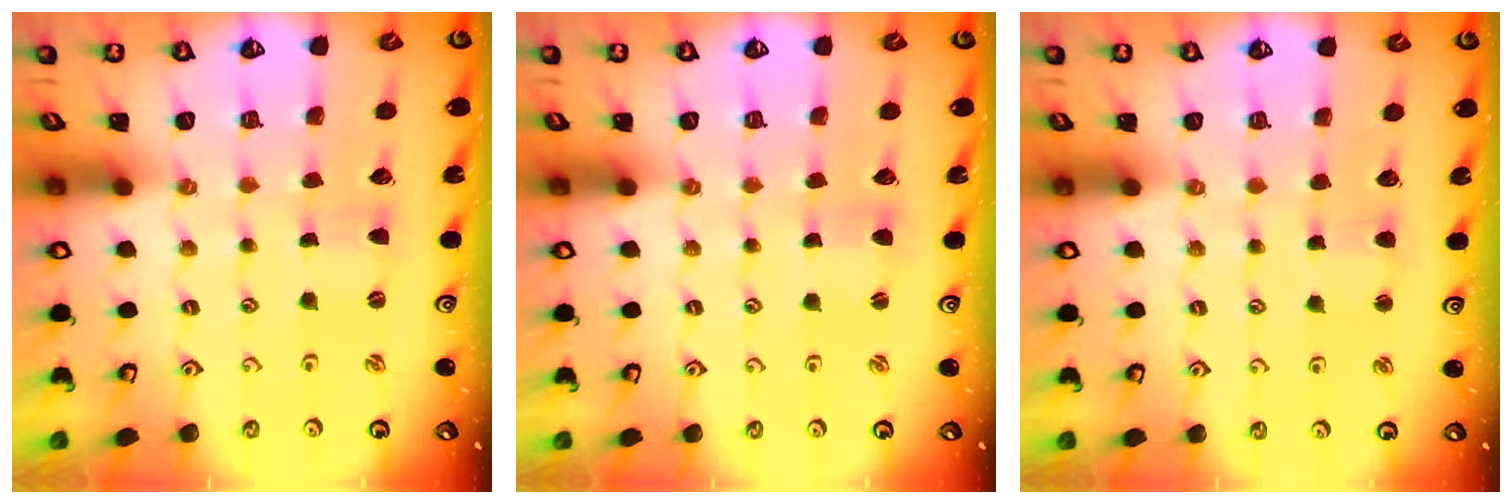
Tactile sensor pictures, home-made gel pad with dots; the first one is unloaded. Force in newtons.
{"total": 1.1, "press": 1.1, "slide": 0.2}
{"total": 1.9, "press": 1.9, "slide": 0.3}